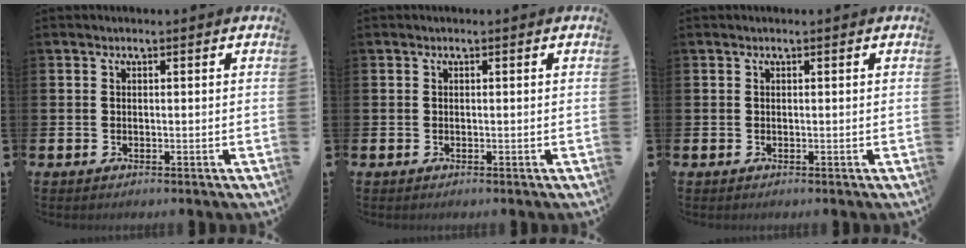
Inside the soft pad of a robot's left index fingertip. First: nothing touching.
{"total": 0.0}
{"total": 0.0}